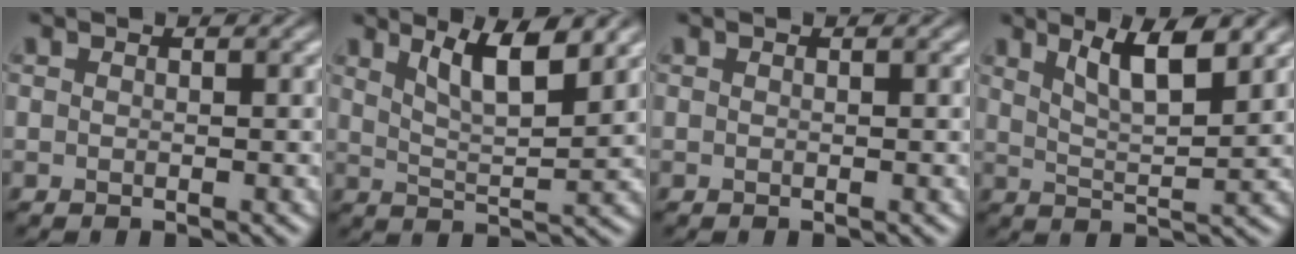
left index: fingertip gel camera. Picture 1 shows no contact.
{"total": 5.4, "force": [3.3, 1.3, 4.0], "torque": [-0.062, 0.002, 0.053]}
{"total": 0.0}
{"total": 5.2, "force": [3.2, 1.3, 3.9], "torque": [-0.058, 0.003, 0.051]}